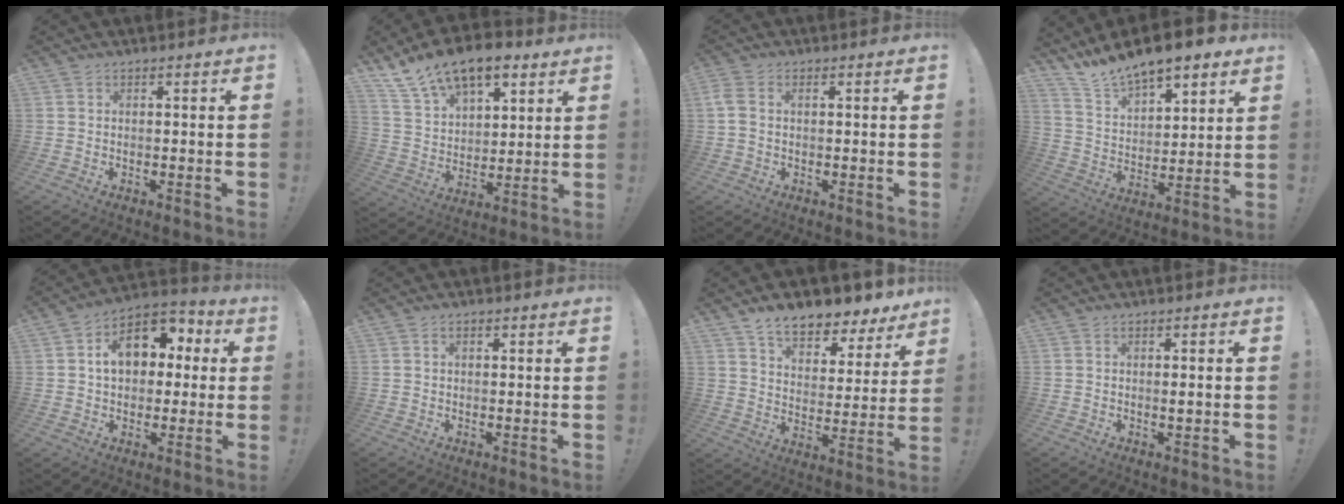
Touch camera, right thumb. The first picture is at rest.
{"total": 15.7, "force": [11.1, 8.2, 7.4], "torque": [-0.135, -0.066, 0.208]}
{"total": 3.1, "force": [1.0, 2.0, 2.2], "torque": [-0.050, 0.004, 0.020]}
{"total": 11.6, "force": [10.5, 3.2, 3.5], "torque": [-0.083, -0.089, 0.188]}
{"total": 14.3, "force": [3.6, 10.4, 9.3], "torque": [-0.127, -0.001, 0.068]}
{"total": 1.1, "force": [0.4, 0.6, 0.8], "torque": [-0.009, -0.001, 0.006]}
{"total": 10.9, "force": [9.1, 4.1, 4.5], "torque": [-0.070, -0.075, 0.160]}
{"total": 1.3, "force": [0.1, -0.1, 1.3], "torque": [-0.016, -0.005, -0.002]}